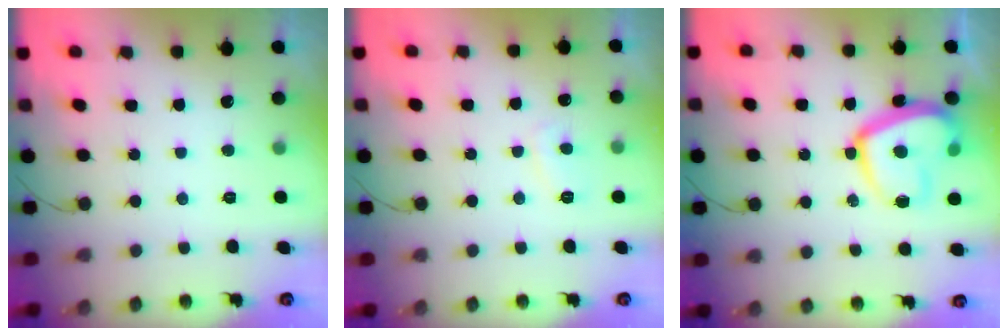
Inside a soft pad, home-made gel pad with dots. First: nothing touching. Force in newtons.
{"total": 2.9, "press": 2.9, "slide": 0.1}
{"total": 16.3, "press": 16.3, "slide": 1.4}